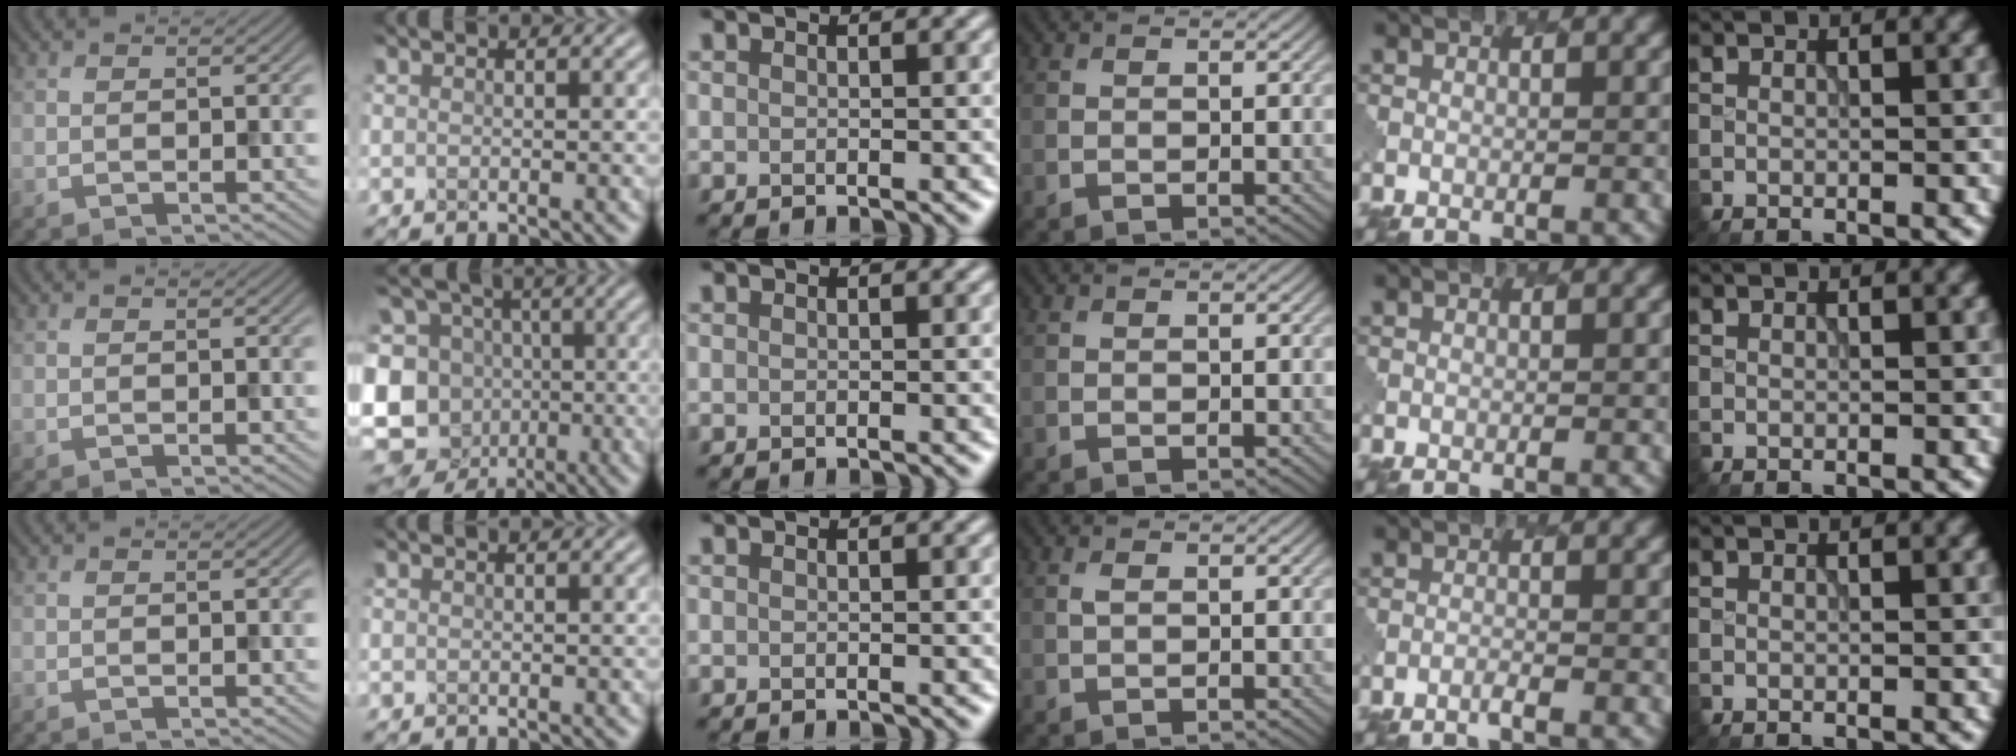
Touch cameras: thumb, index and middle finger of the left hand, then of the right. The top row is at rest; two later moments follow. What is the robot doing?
{"motion": "extract", "object": "pen bag"}